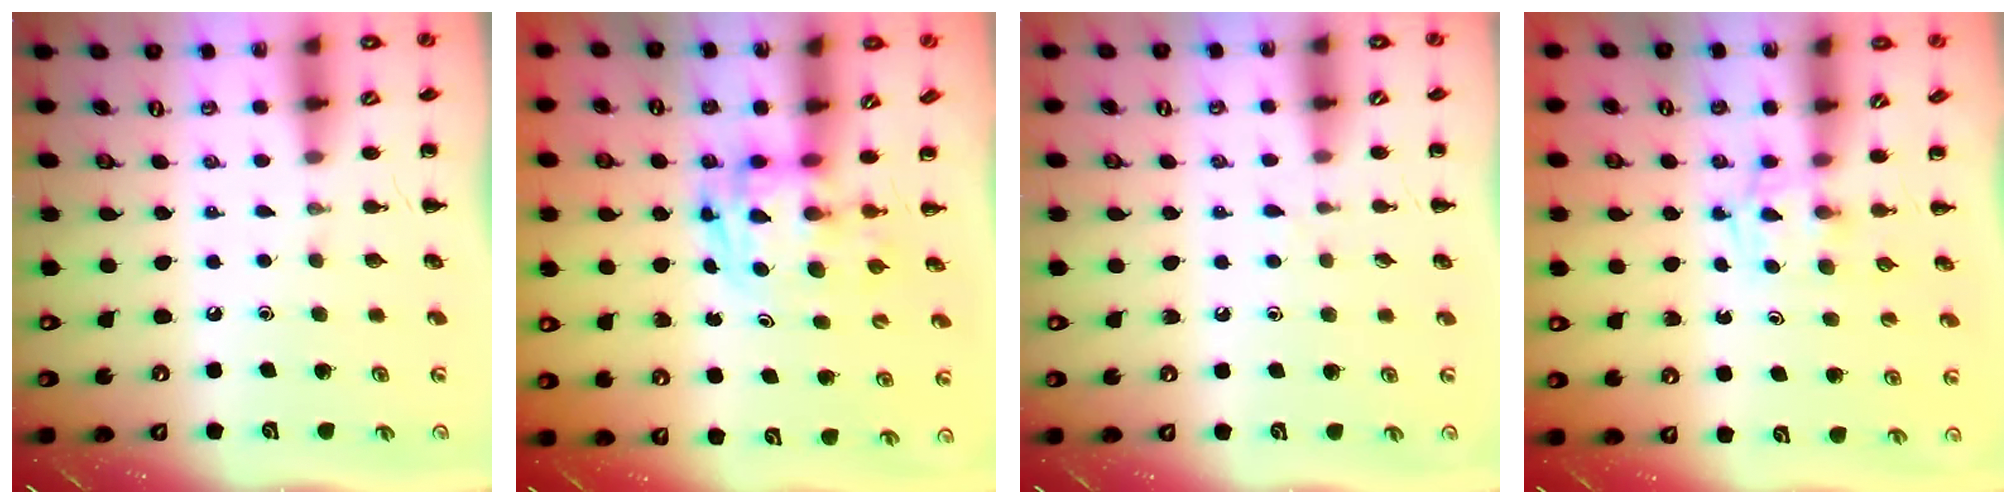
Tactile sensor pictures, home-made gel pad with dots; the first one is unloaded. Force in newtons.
{"total": 2.9, "press": 2.8, "slide": 0.5}
{"total": 3.6, "press": 3.4, "slide": 1.3}
{"total": 2.5, "press": 2.2, "slide": 1.3}